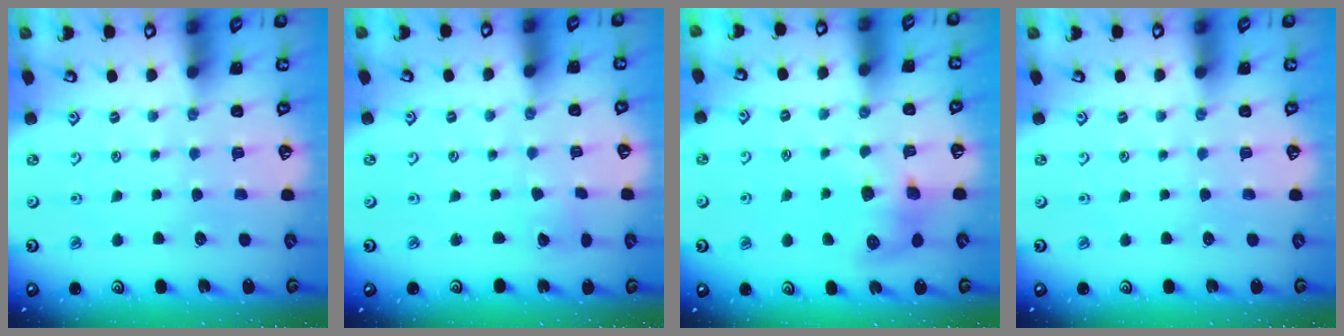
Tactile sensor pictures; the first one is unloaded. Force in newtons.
{"total": 2.7, "press": 2.7, "slide": 0.2}
{"total": 8.2, "press": 8.1, "slide": 1.2}
{"total": 0.0}